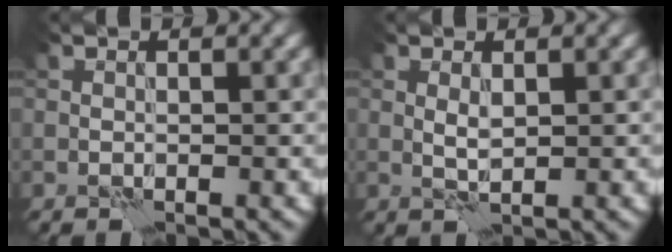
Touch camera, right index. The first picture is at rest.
{"total": 1.1, "force": [0.5, 0.3, 1.0], "torque": [-0.023, 0.002, 0.011]}